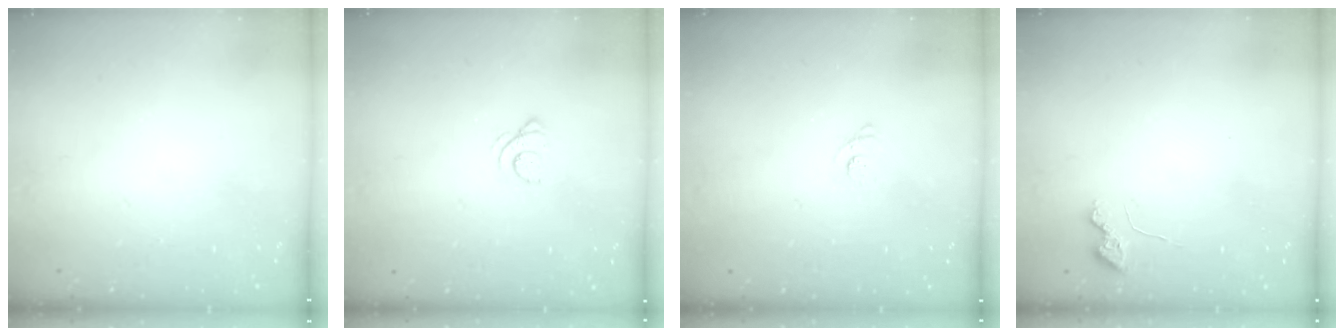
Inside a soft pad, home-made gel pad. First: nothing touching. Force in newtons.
{"total": 2.1, "press": 2.1, "slide": 0.2}
{"total": 2.2, "press": 2.2, "slide": 0.3}
{"total": 3.6, "press": 3.6, "slide": 0.4}